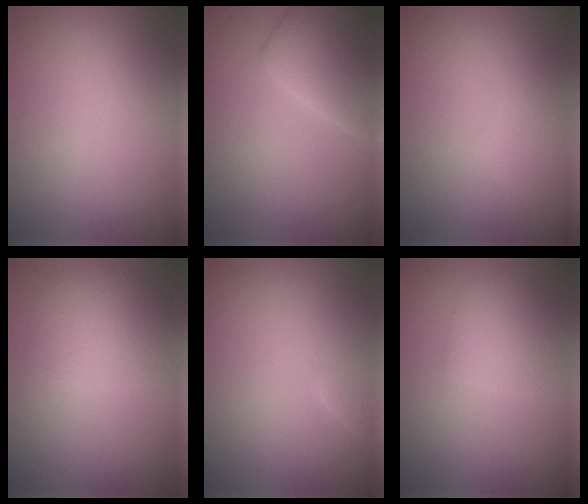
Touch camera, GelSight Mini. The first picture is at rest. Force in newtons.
{"total": 4.4, "press": 4.4, "slide": 0.3}
{"total": 1.7, "press": 1.7, "slide": 0.1}
{"total": 3.3, "press": 3.3, "slide": 0.2}
{"total": 1.7, "press": 1.7, "slide": 0.1}
{"total": 2.3, "press": 2.3, "slide": 0.0}